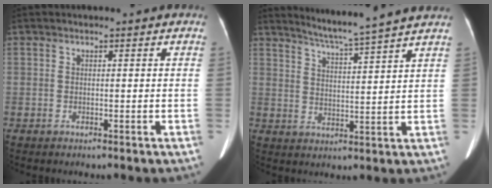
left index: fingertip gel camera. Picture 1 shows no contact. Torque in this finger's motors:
{"motor_torque": [-0.41, -0.41, -0.10, 0.01]}